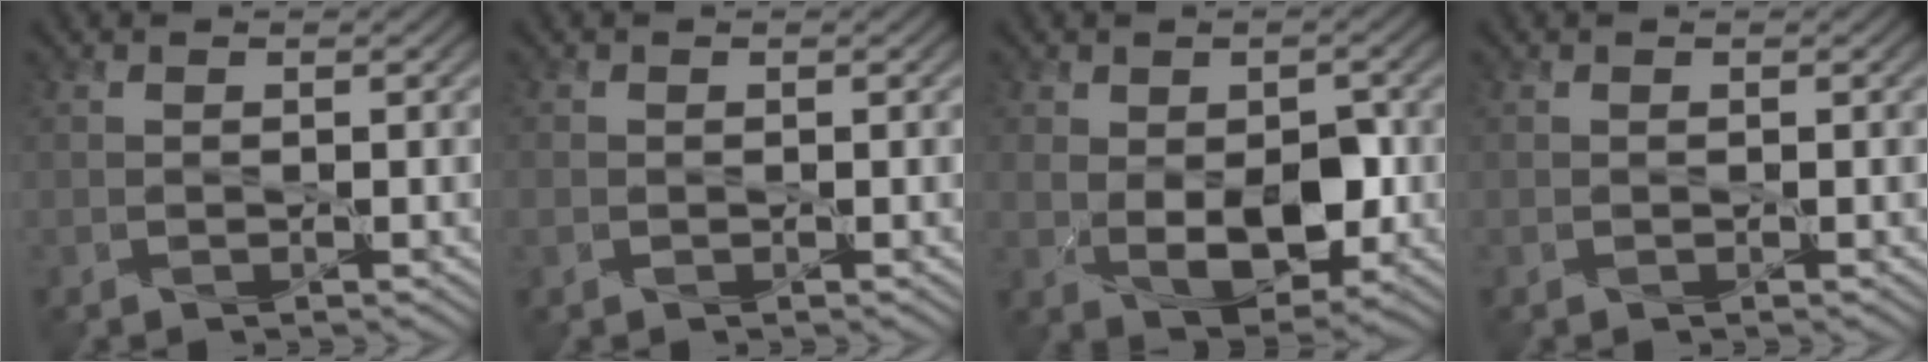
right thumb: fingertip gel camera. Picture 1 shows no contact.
{"total": 1.0, "force": [-0.3, 0.8, 0.5], "torque": [-0.013, -0.003, -0.005]}
{"total": 7.9, "force": [-0.6, 5.0, 6.1], "torque": [-0.116, -0.016, -0.002]}
{"total": 0.0}